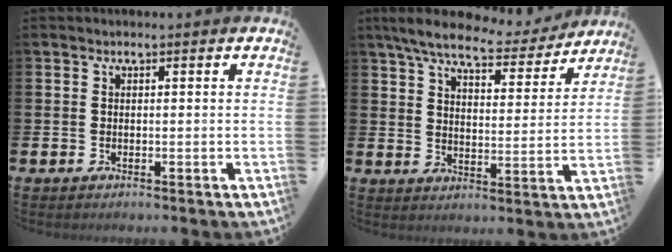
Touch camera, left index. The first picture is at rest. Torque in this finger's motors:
{"motor_torque": [1.05, -1.09, 0.54, 0.21]}